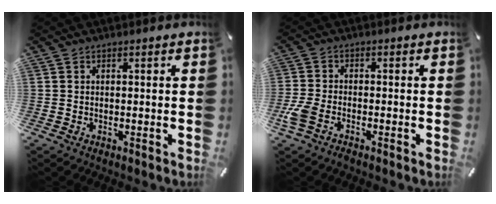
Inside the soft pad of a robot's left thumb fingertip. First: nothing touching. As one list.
[{"total": 4.6, "force": [-2.6, 2.2, 3.1], "torque": [-0.083, 0.001, -0.054]}]